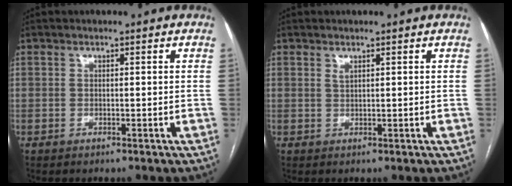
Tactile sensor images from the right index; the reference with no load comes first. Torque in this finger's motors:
{"motor_torque": [-0.05, 0.02, 0.07, 0.00]}